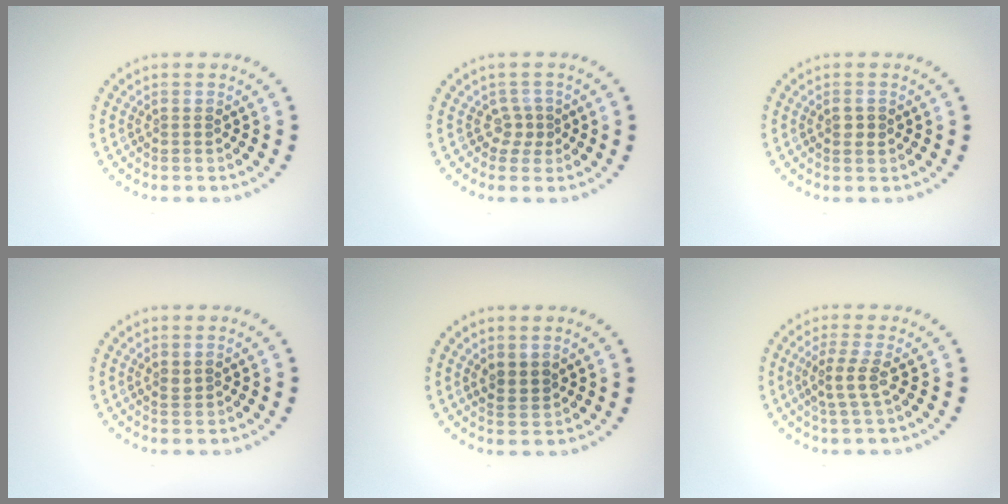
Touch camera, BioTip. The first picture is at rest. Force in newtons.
{"total": 1.5, "press": 1.0, "slide": 1.1}
{"total": 1.0, "press": 1.0, "slide": 0.2}
{"total": 0.7, "press": 0.6, "slide": 0.3}
{"total": 1.7, "press": 1.5, "slide": 0.8}
{"total": 2.1, "press": 1.5, "slide": 1.4}